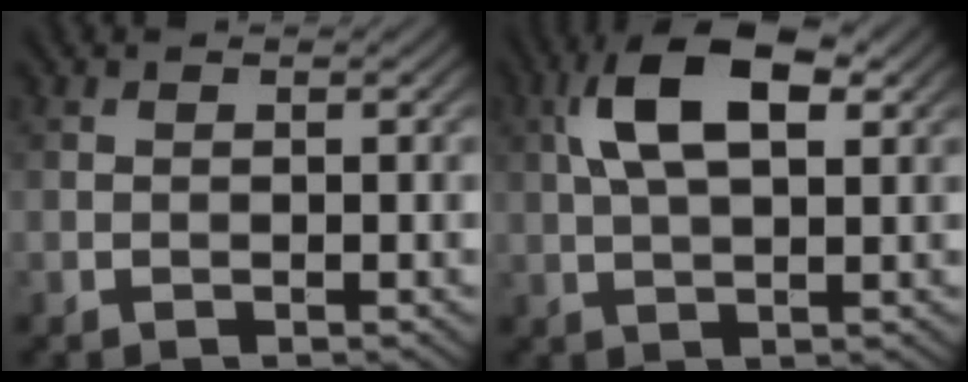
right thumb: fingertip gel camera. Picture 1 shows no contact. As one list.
[{"total": 9.5, "force": [3.0, 4.2, 7.9], "torque": [-0.158, 0.019, 0.048]}]